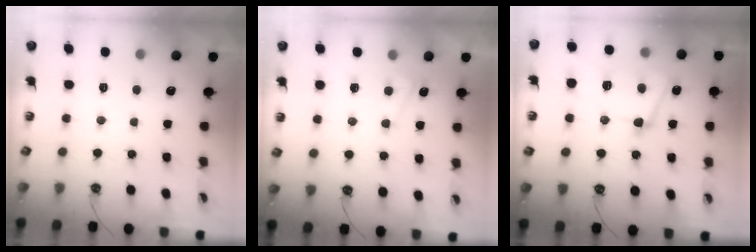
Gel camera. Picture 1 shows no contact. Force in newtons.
{"total": 1.6, "press": 1.6, "slide": 0.5}
{"total": 5.7, "press": 5.6, "slide": 1.4}